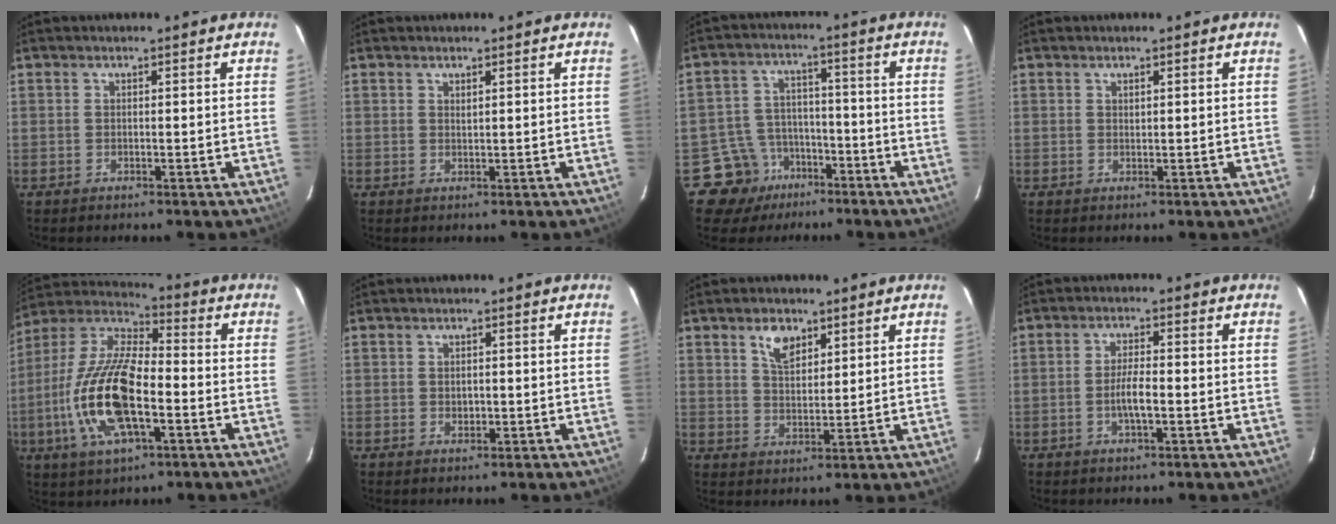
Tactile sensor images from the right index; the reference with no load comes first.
{"total": 0.7, "force": [0.5, 0.2, 0.5], "torque": [-0.008, 0.002, 0.009]}
{"total": 8.4, "force": [-5.4, 6.5, -0.1], "torque": [-0.017, 0.035, -0.082]}
{"total": 0.5, "force": [0.4, 0.3, 0.3], "torque": [-0.005, 0.002, 0.008]}
{"total": 18.2, "force": [-4.8, 6.9, 16.1], "torque": [-0.338, -0.006, -0.097]}
{"total": 1.3, "force": [-0.1, 1.0, 0.8], "torque": [-0.011, 0.002, 0.000]}
{"total": 5.4, "force": [3.4, 2.7, 3.3], "torque": [-0.057, 0.004, 0.064]}
{"total": 4.0, "force": [-1.2, 0.7, 3.8], "torque": [-0.074, 0.000, -0.021]}